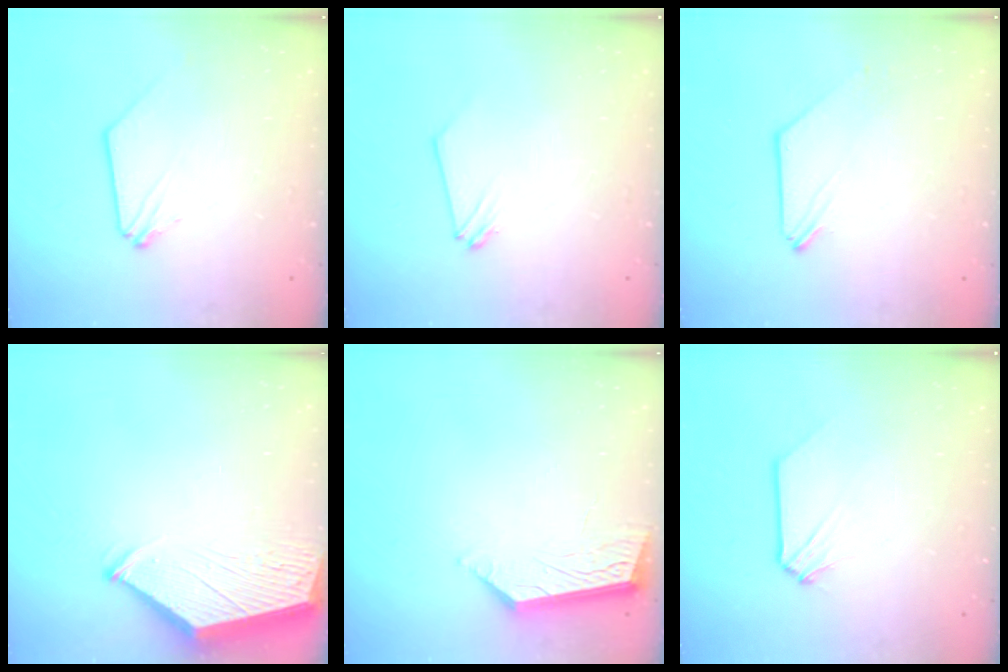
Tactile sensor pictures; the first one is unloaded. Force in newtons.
{"total": 0.0}
{"total": 0.0}
{"total": 3.6, "press": 3.6, "slide": 0.6}
{"total": 7.0, "press": 7.0, "slide": 0.2}
{"total": 0.0}